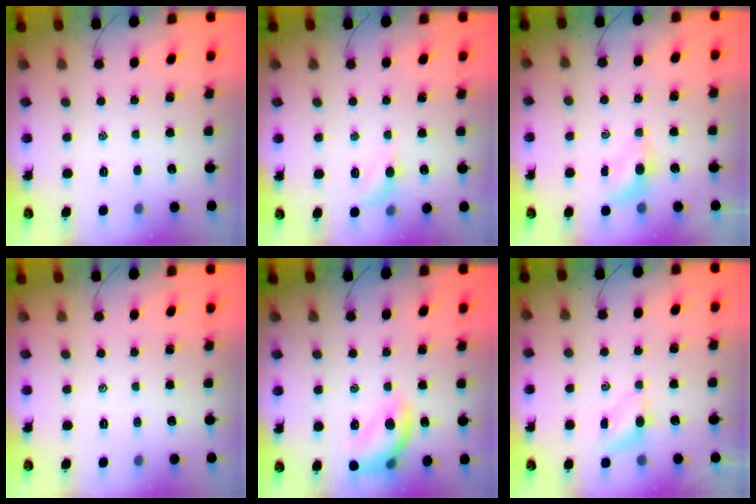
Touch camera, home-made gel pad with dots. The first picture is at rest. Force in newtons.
{"total": 4.5, "press": 4.3, "slide": 1.1}
{"total": 3.9, "press": 3.8, "slide": 1.0}
{"total": 0.0}
{"total": 13.1, "press": 13.1, "slide": 1.3}
{"total": 4.2, "press": 4.1, "slide": 0.8}